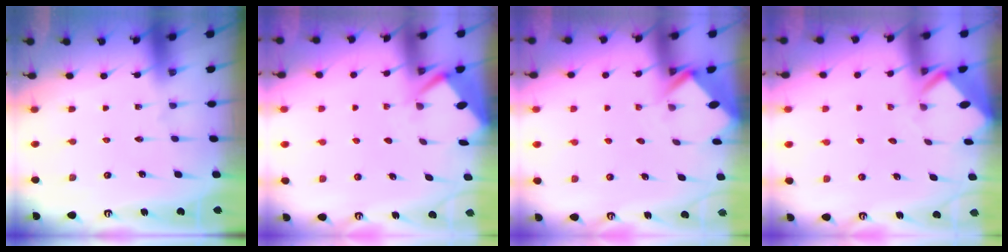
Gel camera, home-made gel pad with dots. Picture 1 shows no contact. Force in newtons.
{"total": 2.8, "press": 2.8, "slide": 0.4}
{"total": 2.6, "press": 2.6, "slide": 0.2}
{"total": 2.9, "press": 2.9, "slide": 0.1}